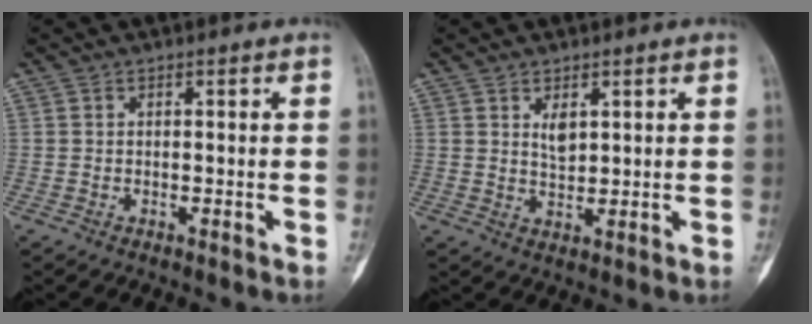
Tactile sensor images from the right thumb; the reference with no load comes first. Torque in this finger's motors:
{"motor_torque": [-0.31, 0.30, 0.30, 0.26, 0.11]}